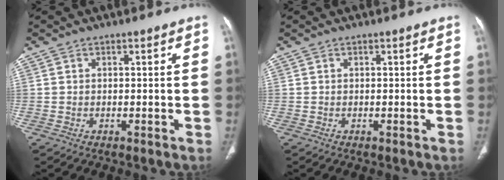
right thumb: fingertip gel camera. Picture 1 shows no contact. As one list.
[{"total": 0.0}]